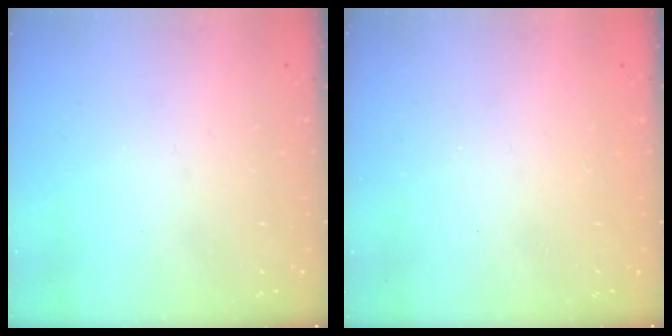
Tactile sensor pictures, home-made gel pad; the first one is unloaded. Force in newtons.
{"total": 1.2, "press": 1.0, "slide": 0.6}